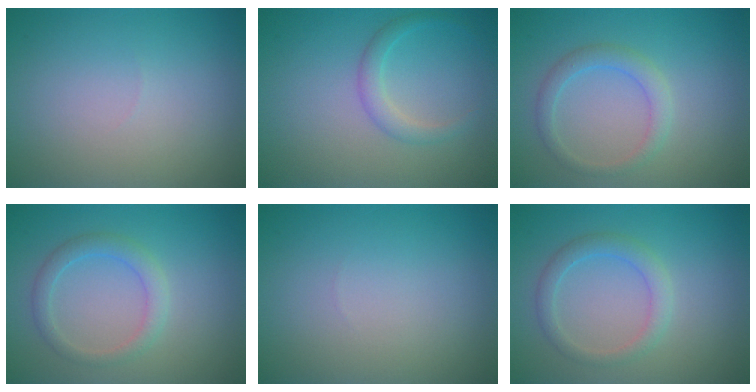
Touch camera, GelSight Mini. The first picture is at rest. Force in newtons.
{"total": 1.8, "press": 1.8, "slide": 0.1}
{"total": 2.1, "press": 2.1, "slide": 0.1}
{"total": 2.3, "press": 2.2, "slide": 0.1}
{"total": 0.0}
{"total": 2.3, "press": 2.2, "slide": 0.1}